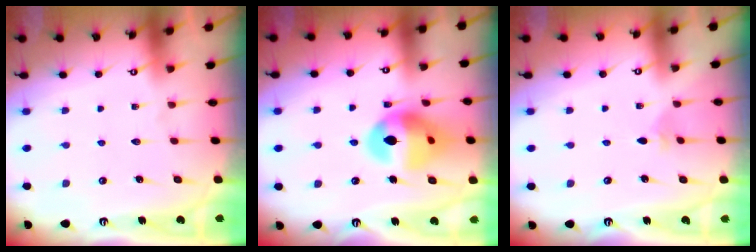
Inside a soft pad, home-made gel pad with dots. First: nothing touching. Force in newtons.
{"total": 14.4, "press": 13.5, "slide": 5.0}
{"total": 1.5, "press": 1.5, "slide": 0.4}